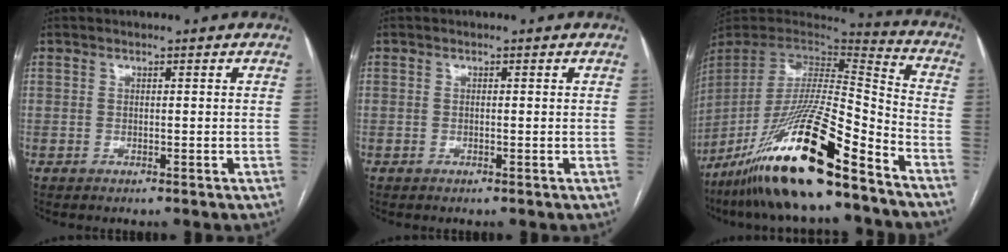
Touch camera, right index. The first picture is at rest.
{"total": 0.0}
{"total": 23.5, "force": [-16.2, 2.1, 17.0], "torque": [-0.324, -0.033, -0.293]}